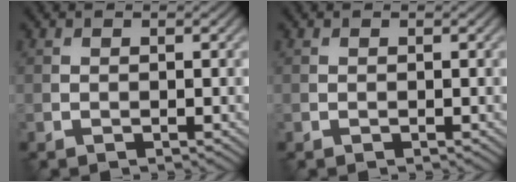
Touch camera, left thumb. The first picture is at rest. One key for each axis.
{"total": 0.0}